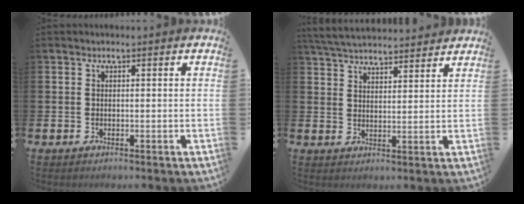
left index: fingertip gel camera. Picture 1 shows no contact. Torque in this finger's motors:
{"motor_torque": [1.03, -1.11, 0.43, 0.10]}